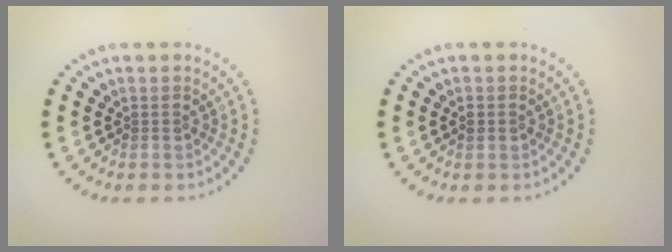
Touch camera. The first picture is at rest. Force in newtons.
{"total": 1.1, "press": 1.1, "slide": 0.1}